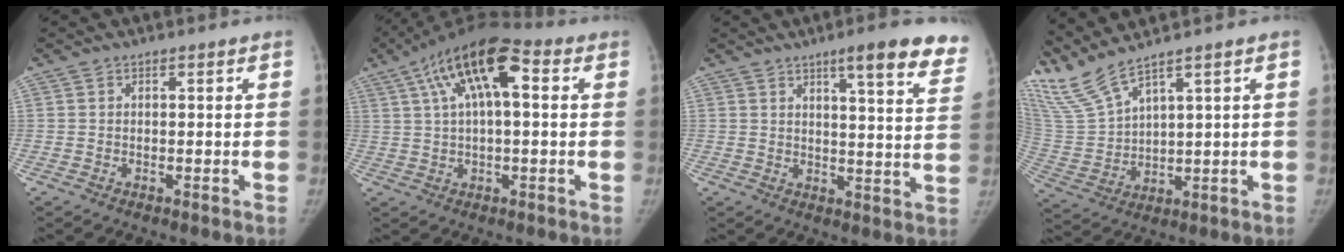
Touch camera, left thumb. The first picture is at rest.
{"total": 15.6, "force": [5.2, 6.2, 13.3], "torque": [-0.229, 0.029, 0.078]}
{"total": 13.9, "force": [9.7, 2.6, 9.6], "torque": [-0.092, -0.047, 0.109]}
{"total": 9.8, "force": [8.7, 0.1, 4.5], "torque": [-0.117, -0.037, 0.204]}